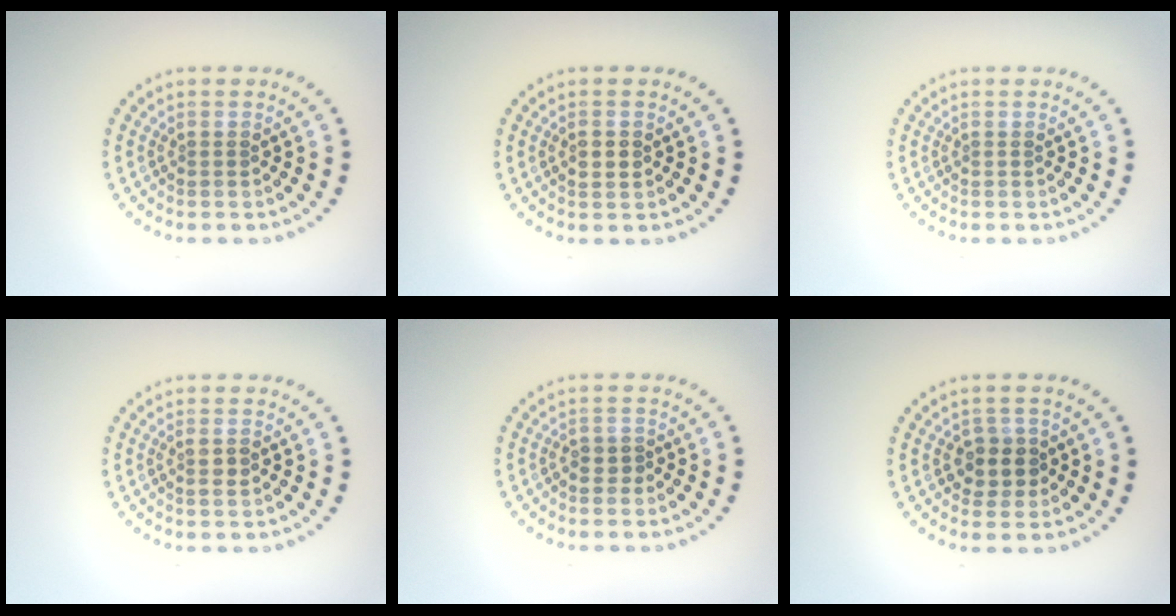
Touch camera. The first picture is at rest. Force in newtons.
{"total": 0.9, "press": 0.9, "slide": 0.0}
{"total": 0.0}
{"total": 1.2, "press": 1.1, "slide": 0.5}
{"total": 1.1, "press": 0.9, "slide": 0.7}
{"total": 2.5, "press": 2.3, "slide": 0.9}